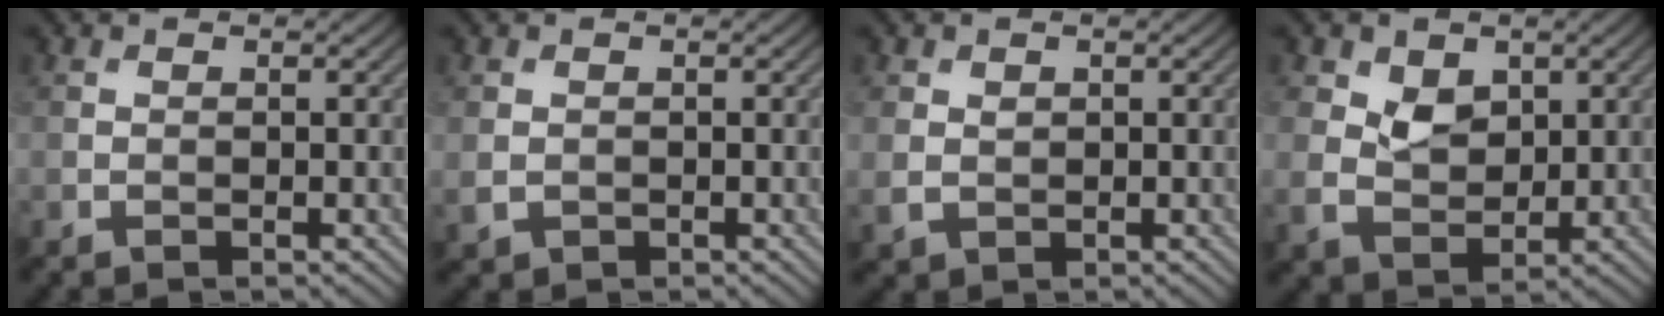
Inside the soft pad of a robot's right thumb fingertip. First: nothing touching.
{"total": 1.7, "force": [-0.1, 1.5, 0.8], "torque": [-0.025, -0.007, -0.001]}
{"total": 2.0, "force": [0.3, 1.6, 1.1], "torque": [-0.027, -0.005, 0.010]}
{"total": 4.1, "force": [1.6, 3.0, 2.4], "torque": [-0.054, -0.006, 0.025]}